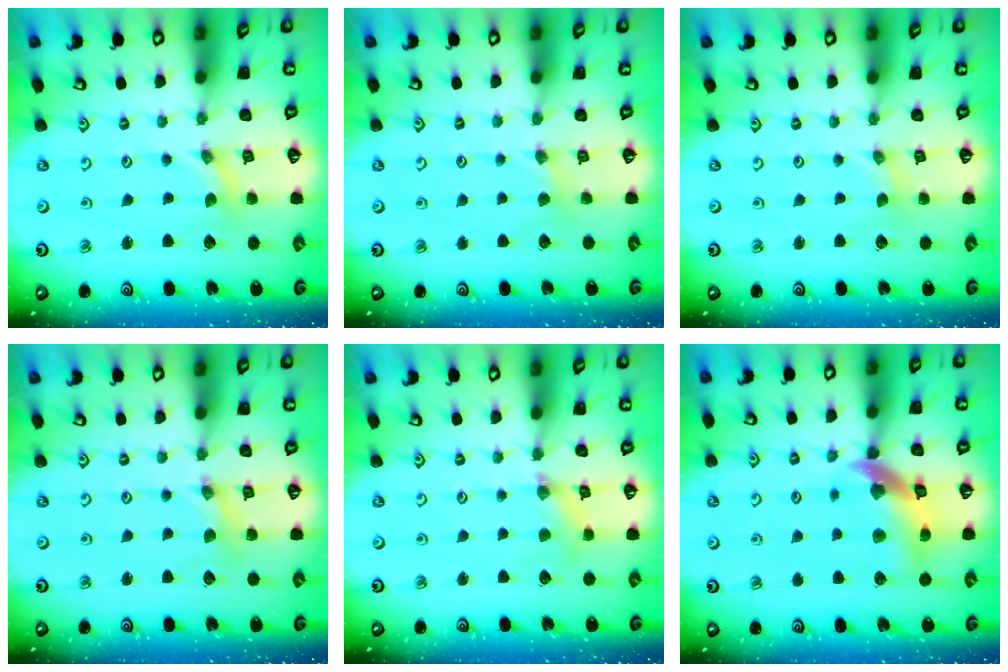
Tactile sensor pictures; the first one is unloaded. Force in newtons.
{"total": 3.0, "press": 2.9, "slide": 0.5}
{"total": 0.0}
{"total": 2.9, "press": 2.9, "slide": 0.3}
{"total": 3.3, "press": 3.3, "slide": 0.4}
{"total": 12.8, "press": 12.7, "slide": 1.9}